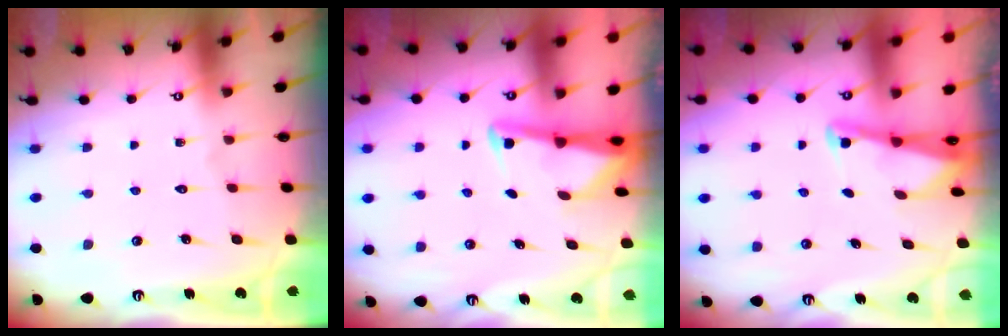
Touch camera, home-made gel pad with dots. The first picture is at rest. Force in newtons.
{"total": 3.0, "press": 3.0, "slide": 0.3}
{"total": 2.1, "press": 2.1, "slide": 0.3}